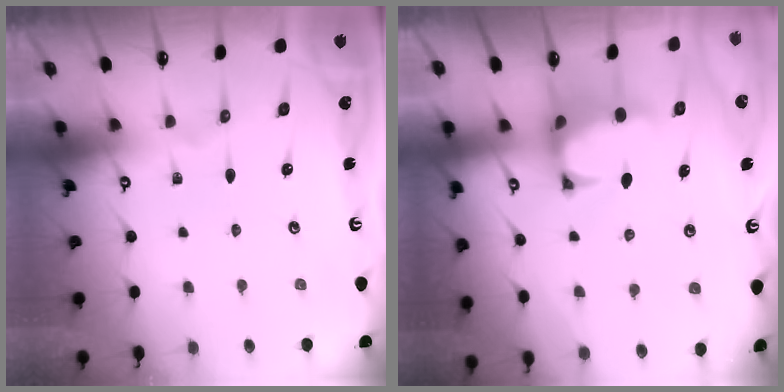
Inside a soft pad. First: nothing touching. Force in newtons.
{"total": 1.0, "press": 0.1, "slide": 1.0}